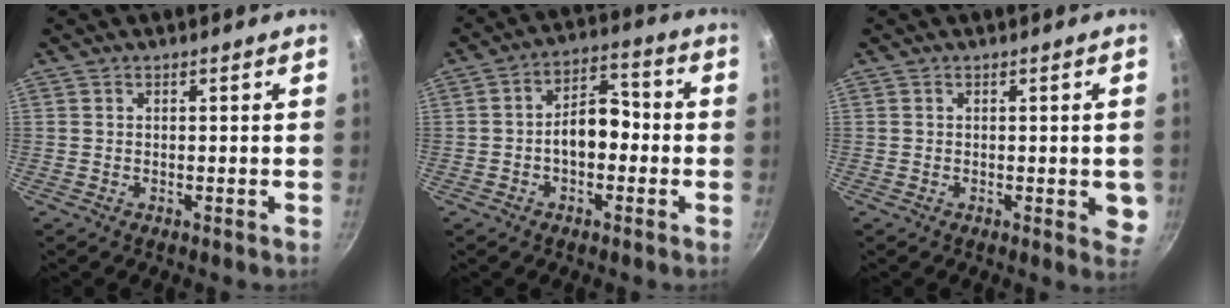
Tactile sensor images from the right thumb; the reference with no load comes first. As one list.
[{"total": 8.6, "force": [-1.5, 5.5, 6.5], "torque": [-0.061, 0.038, -0.035]}, {"total": 4.5, "force": [-0.5, 1.8, 4.1], "torque": [-0.038, -0.007, -0.007]}]